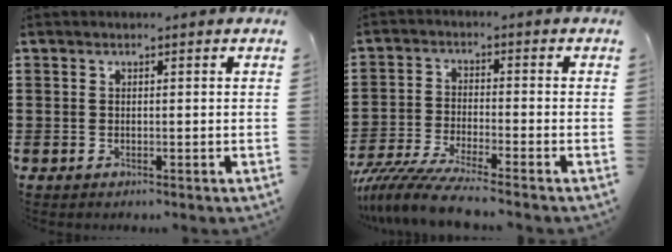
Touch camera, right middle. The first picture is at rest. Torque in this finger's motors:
{"motor_torque": [1.19, -0.15, 0.75, 0.21]}